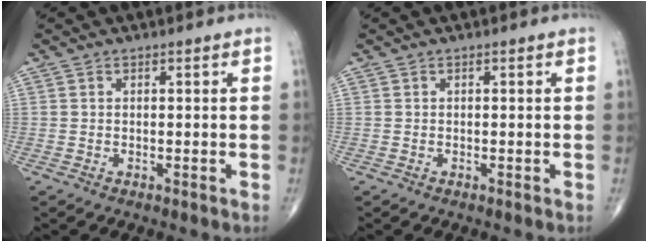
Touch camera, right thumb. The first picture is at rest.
{"total": 0.0}